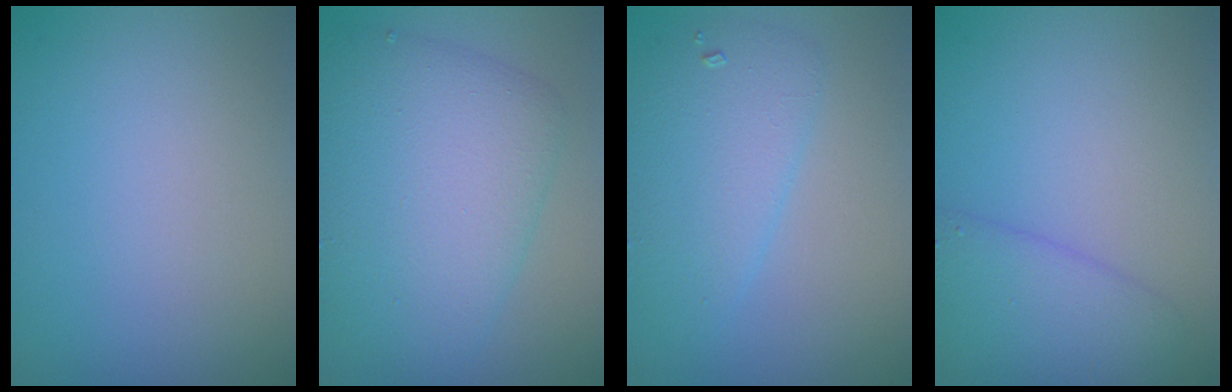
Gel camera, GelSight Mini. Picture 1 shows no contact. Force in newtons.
{"total": 8.0, "press": 8.0, "slide": 0.2}
{"total": 4.1, "press": 4.1, "slide": 0.2}
{"total": 3.4, "press": 3.4, "slide": 0.2}